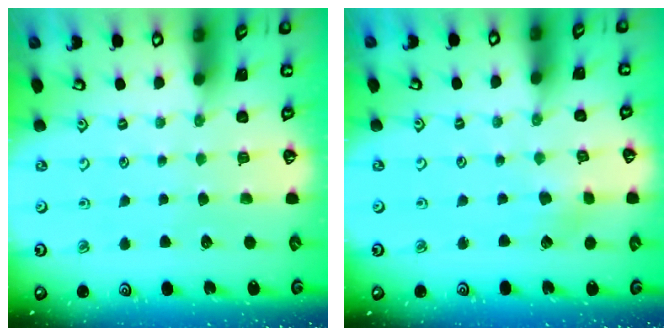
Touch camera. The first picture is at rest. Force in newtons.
{"total": 2.1, "press": 2.1, "slide": 0.3}